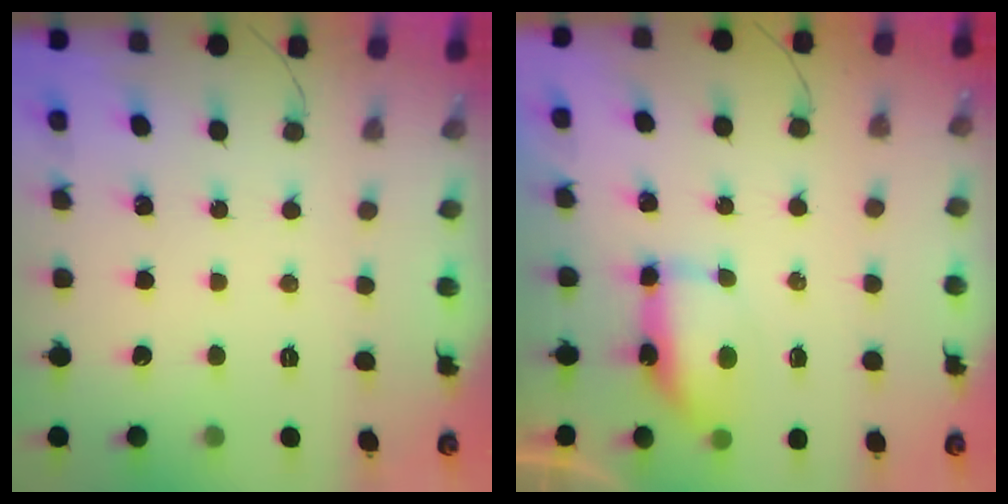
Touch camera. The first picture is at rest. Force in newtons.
{"total": 13.8, "press": 9.3, "slide": 10.2}